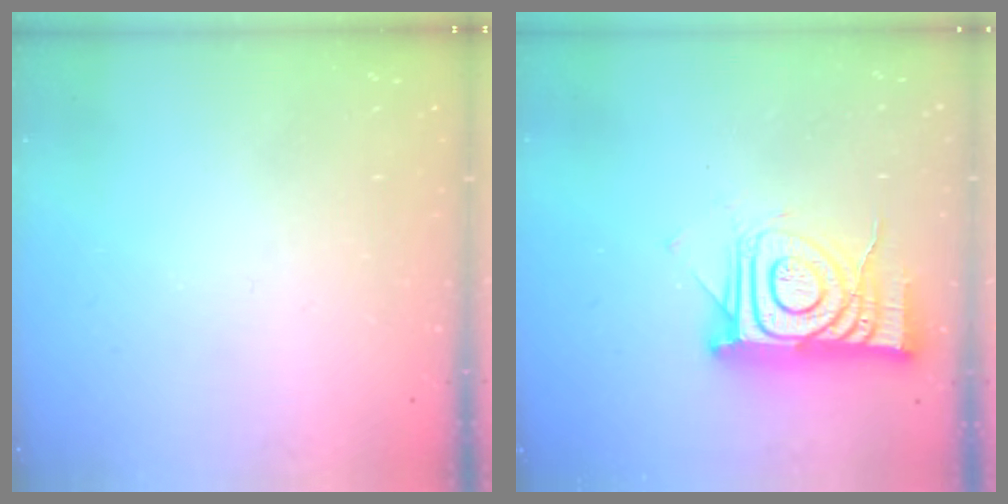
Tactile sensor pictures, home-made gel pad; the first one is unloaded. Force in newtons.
{"total": 17.2, "press": 17.1, "slide": 1.4}